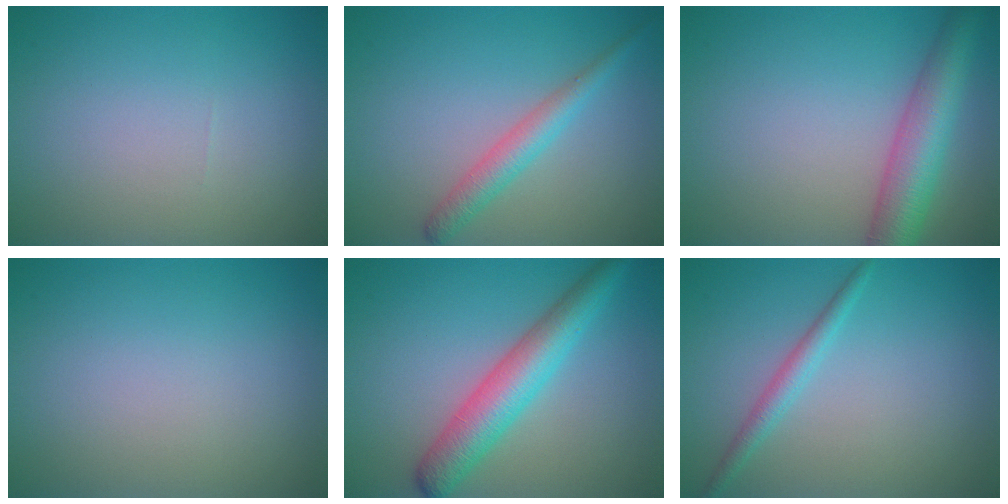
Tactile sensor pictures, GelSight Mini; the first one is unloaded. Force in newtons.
{"total": 2.7, "press": 2.7, "slide": 0.1}
{"total": 6.1, "press": 6.1, "slide": 0.2}
{"total": 0.0}
{"total": 5.4, "press": 5.4, "slide": 0.1}
{"total": 1.8, "press": 1.8, "slide": 0.0}